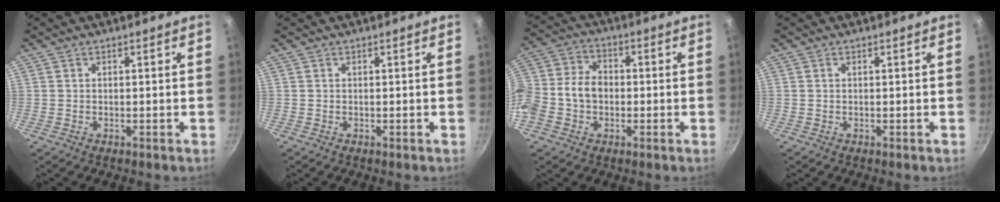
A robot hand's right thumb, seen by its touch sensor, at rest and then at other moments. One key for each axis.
{"total": 0.0}
{"total": 13.1, "fx": -2.1, "fy": 10.0, "fz": 8.2, "tx": -0.152, "ty": 0.042, "tz": -0.053}
{"total": 0.0}